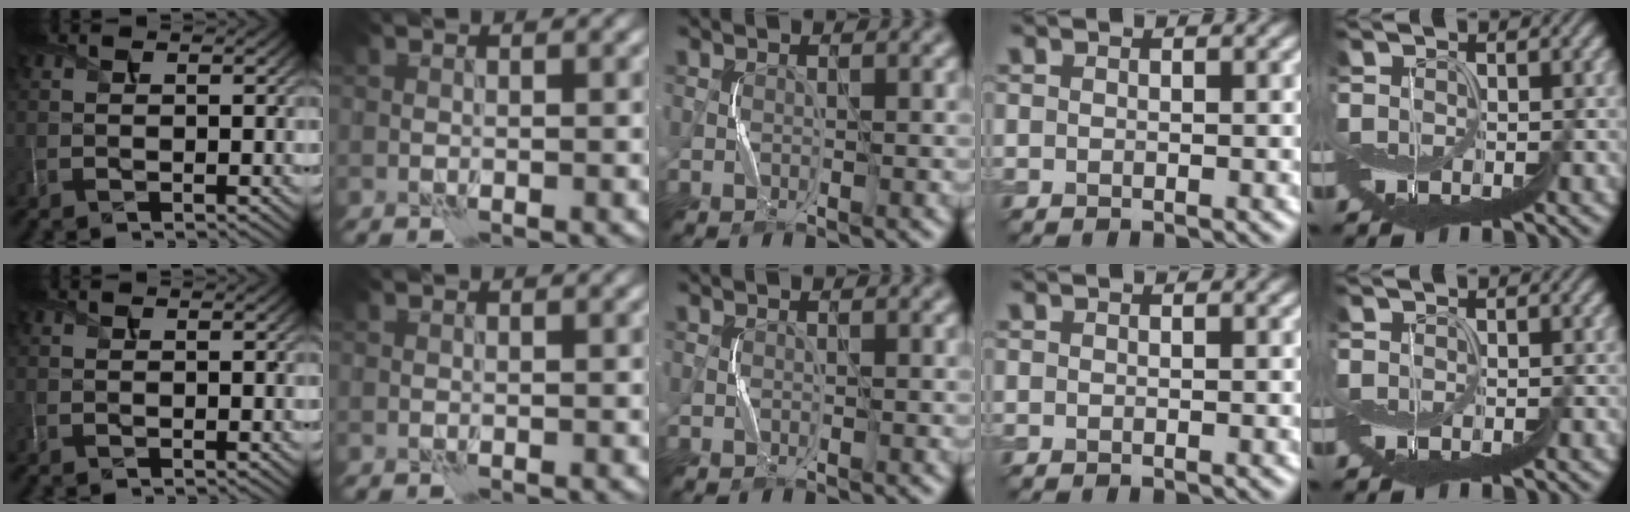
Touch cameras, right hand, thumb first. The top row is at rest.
{}